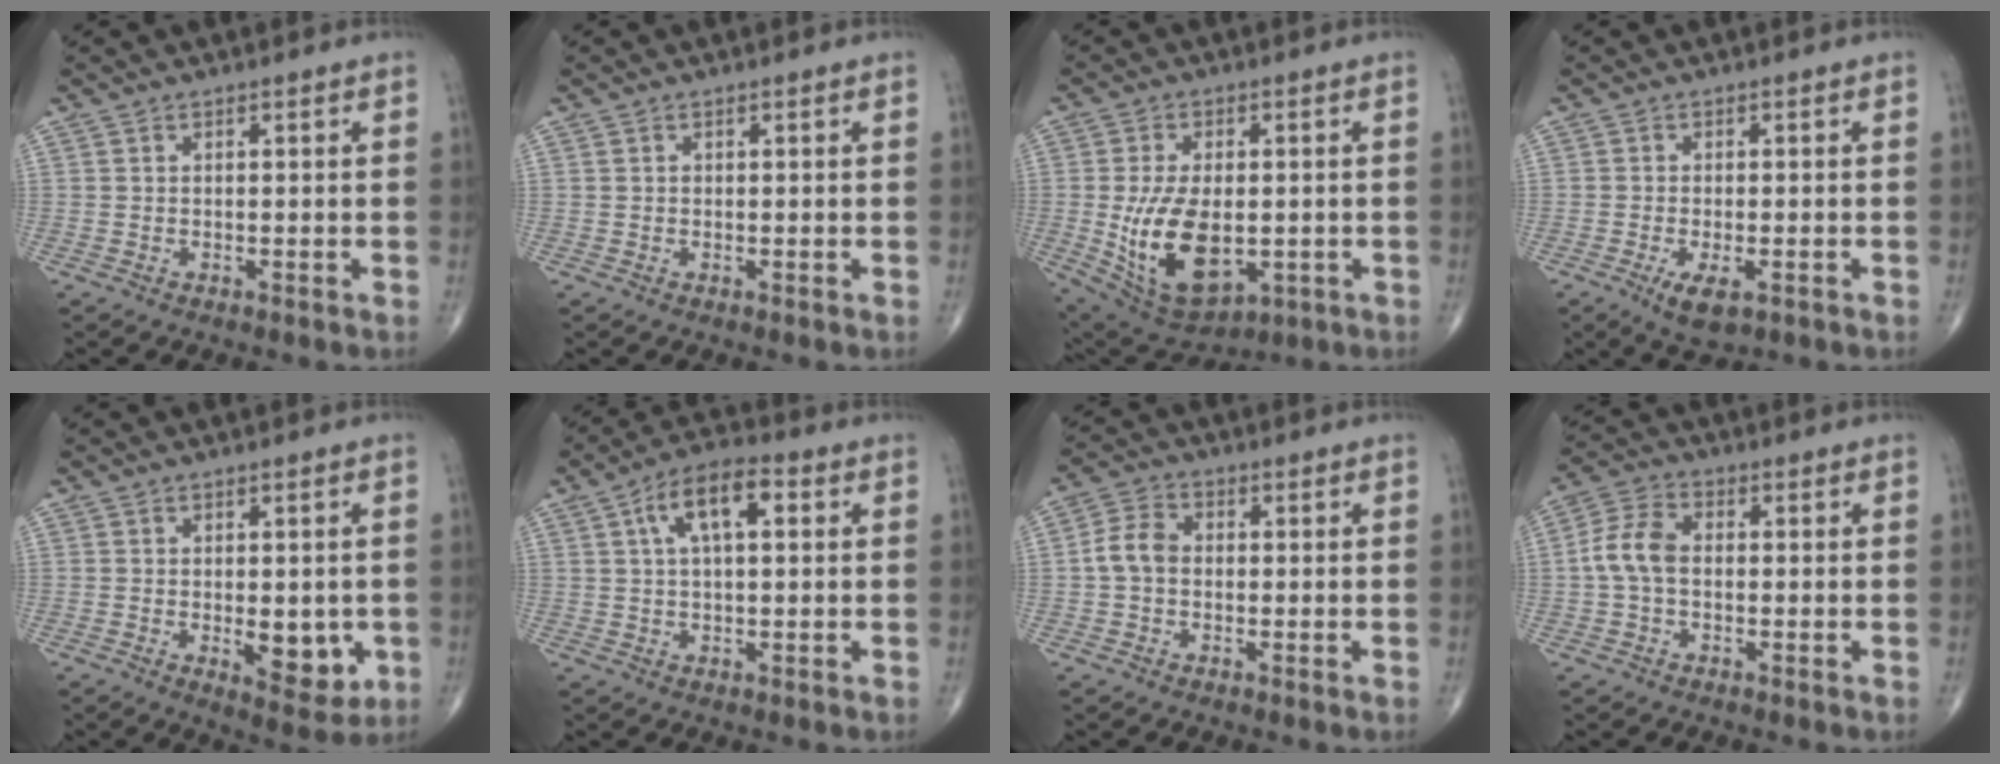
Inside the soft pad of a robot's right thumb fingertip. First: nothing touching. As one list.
[{"total": 0.0}, {"total": 16.1, "force": [-2.2, 9.0, 13.1], "torque": [-0.228, -0.008, -0.012]}, {"total": 4.9, "force": [-2.1, 2.0, 3.9], "torque": [-0.068, -0.007, -0.031]}, {"total": 7.9, "force": [-1.4, 3.9, 6.7], "torque": [-0.063, -0.012, -0.010]}, {"total": 9.4, "force": [2.7, 4.2, 8.0], "torque": [-0.136, 0.021, 0.039]}, {"total": 5.3, "force": [-0.4, 4.0, 3.4], "torque": [-0.061, 0.018, -0.016]}, {"total": 6.8, "force": [-0.3, 4.4, 5.1], "torque": [-0.106, 0.020, -0.015]}]